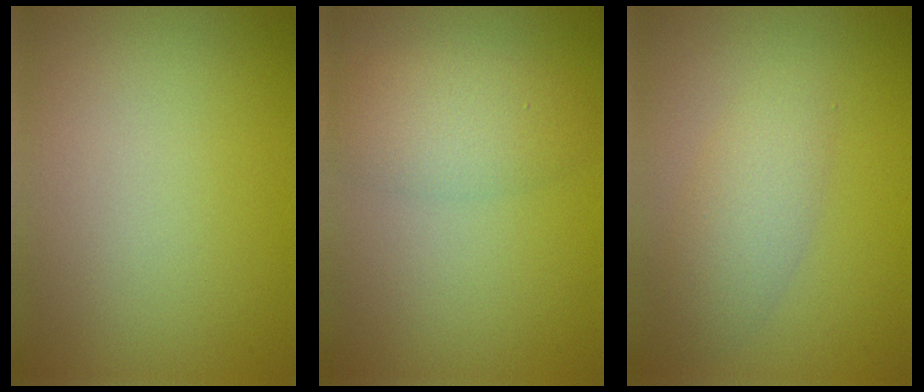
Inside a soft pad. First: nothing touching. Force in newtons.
{"total": 3.5, "press": 3.5, "slide": 0.1}
{"total": 3.0, "press": 3.0, "slide": 0.1}